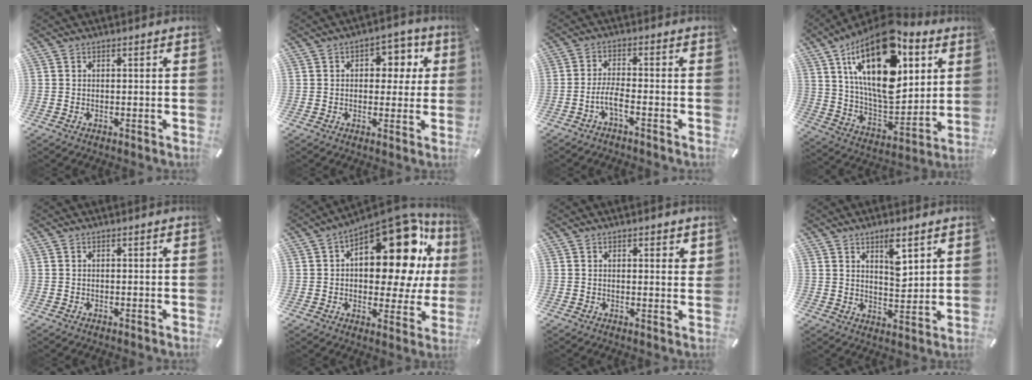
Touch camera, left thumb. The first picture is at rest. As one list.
[{"total": 6.5, "force": [1.2, 5.1, 3.7], "torque": [-0.029, -0.002, 0.009]}, {"total": 4.9, "force": [-2.5, 1.3, 4.0], "torque": [-0.086, 0.002, -0.049]}, {"total": 26.2, "force": [11.4, 13.9, 19.1], "torque": [-0.352, -0.060, 0.188]}, {"total": 0.0}, {"total": 24.3, "force": [9.1, 12.2, 18.9], "torque": [-0.240, -0.071, 0.150]}, {"total": 2.1, "force": [1.2, 1.1, 1.4], "torque": [-0.013, -0.005, 0.018]}, {"total": 6.6, "force": [4.4, 3.0, 3.8], "torque": [-0.040, -0.033, 0.070]}]